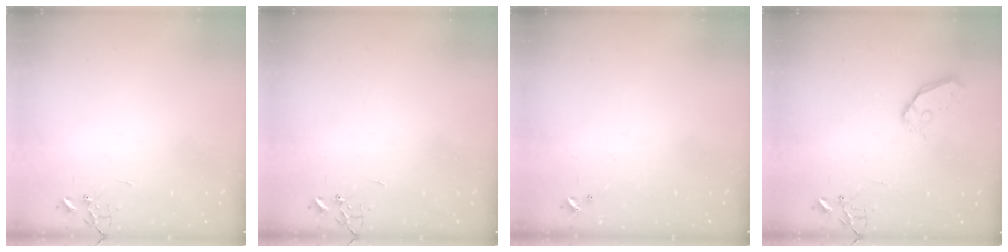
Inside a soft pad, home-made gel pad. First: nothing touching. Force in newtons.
{"total": 0.0}
{"total": 0.0}
{"total": 8.6, "press": 8.6, "slide": 0.7}